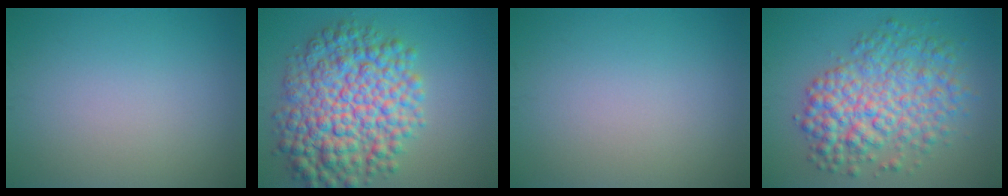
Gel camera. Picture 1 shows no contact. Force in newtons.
{"total": 10.3, "press": 10.3, "slide": 0.2}
{"total": 0.0}
{"total": 7.4, "press": 7.4, "slide": 0.1}